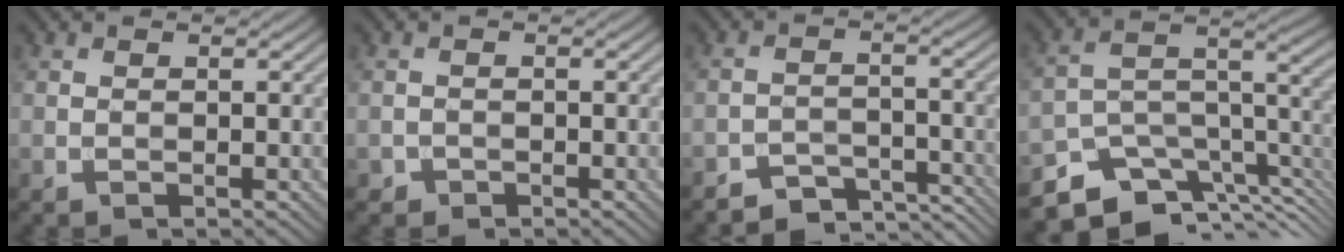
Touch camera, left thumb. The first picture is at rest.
{"total": 1.1, "force": [-0.8, 0.8, 0.1], "torque": [0.003, -0.001, -0.016]}
{"total": 5.4, "force": [-4.7, 1.9, 1.9], "torque": [-0.025, -0.005, -0.080]}
{"total": 11.6, "force": [-9.0, 4.8, 5.5], "torque": [-0.120, -0.018, -0.138]}